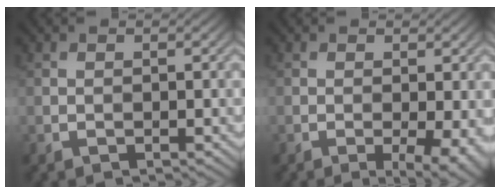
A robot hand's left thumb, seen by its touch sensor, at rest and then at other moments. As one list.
[{"total": 3.8, "force": [-1.2, 1.0, 3.5], "torque": [-0.053, -0.007, -0.016]}]